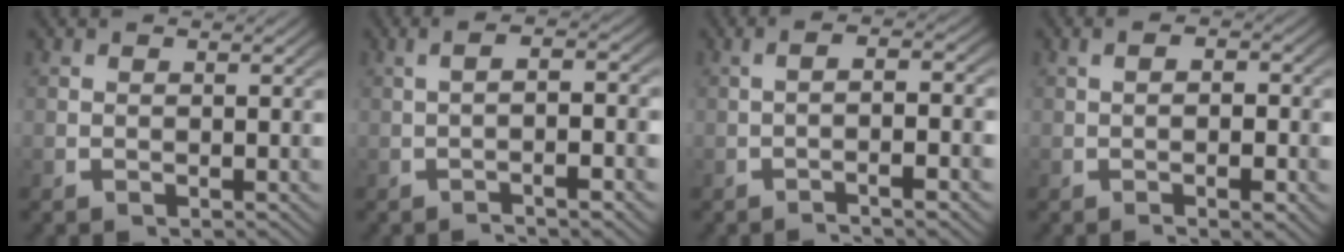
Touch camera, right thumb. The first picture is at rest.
{"total": 3.6, "force": [-0.8, 1.0, 3.3], "torque": [-0.048, 0.014, -0.018]}
{"total": 4.0, "force": [-1.1, 0.9, 3.8], "torque": [-0.058, 0.012, -0.024]}
{"total": 2.6, "force": [-0.7, 1.4, 2.1], "torque": [-0.027, 0.003, -0.015]}